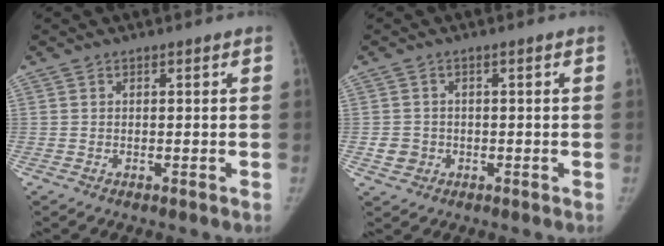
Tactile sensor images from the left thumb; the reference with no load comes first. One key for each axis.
{"total": 2.9, "fx": -0.7, "fy": 2.7, "fz": 0.7, "tx": 0.004, "ty": 0.007, "tz": -0.007}